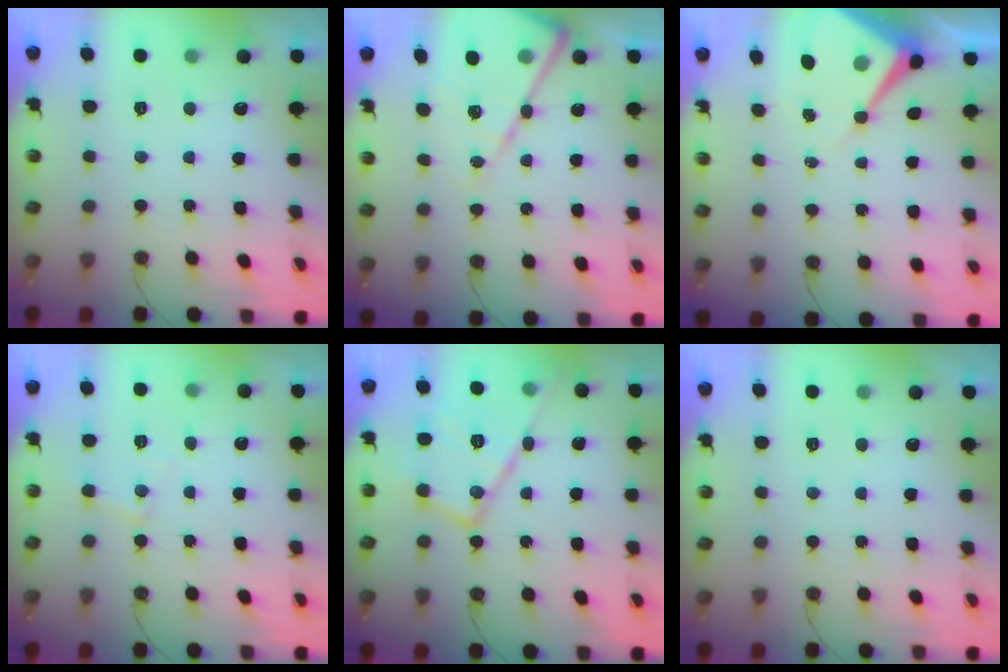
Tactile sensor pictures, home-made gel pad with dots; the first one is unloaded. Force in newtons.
{"total": 15.9, "press": 15.9, "slide": 1.7}
{"total": 8.4, "press": 8.3, "slide": 0.7}
{"total": 6.2, "press": 6.2, "slide": 0.4}
{"total": 17.8, "press": 17.7, "slide": 1.5}
{"total": 0.0}